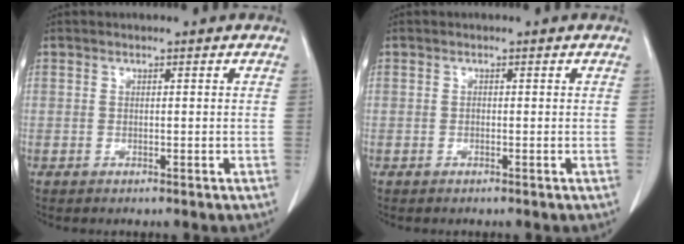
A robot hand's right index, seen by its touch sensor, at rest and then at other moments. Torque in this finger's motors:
{"motor_torque": [0.13, -0.13, 0.03, 0.02]}